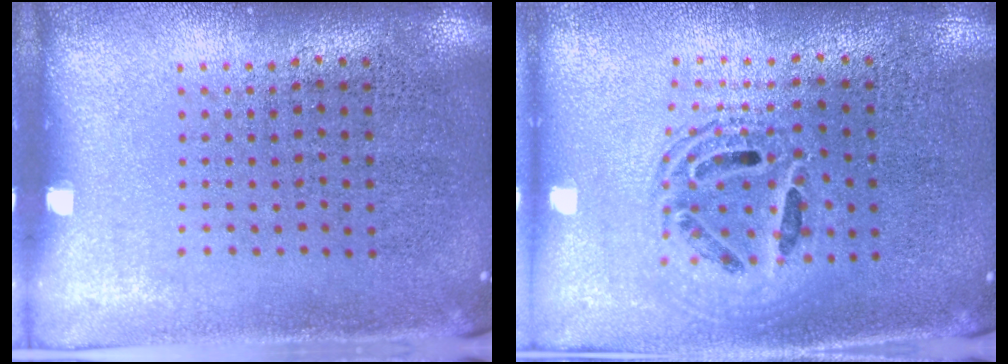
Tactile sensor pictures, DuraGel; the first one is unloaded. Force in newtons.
{"total": 1.6, "press": 1.4, "slide": 0.9}